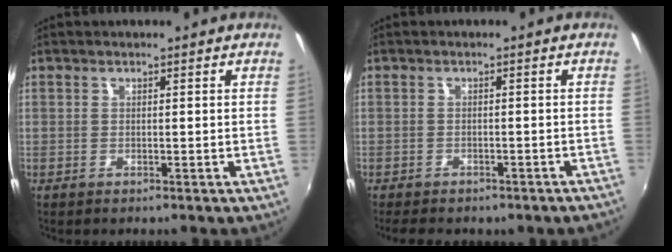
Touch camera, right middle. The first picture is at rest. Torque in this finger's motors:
{"motor_torque": [1.13, -1.00, 0.14, 0.06]}